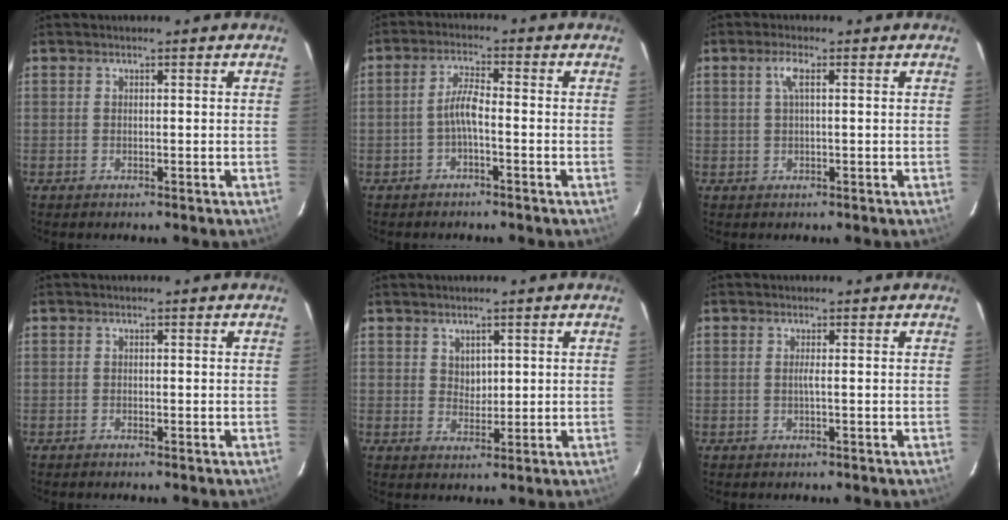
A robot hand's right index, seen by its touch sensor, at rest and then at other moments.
{"total": 3.6, "force": [-1.4, 0.6, 3.3], "torque": [-0.070, 0.010, -0.029]}
{"total": 2.4, "force": [0.6, 0.3, 2.3], "torque": [-0.049, 0.006, 0.012]}
{"total": 0.0}
{"total": 2.5, "force": [1.2, 1.9, 1.1], "torque": [-0.012, 0.002, 0.024]}
{"total": 0.8, "force": [-0.1, -0.3, 0.7], "torque": [-0.008, -0.003, -0.004]}